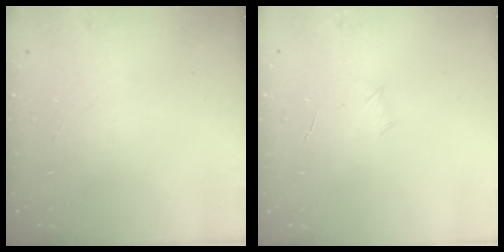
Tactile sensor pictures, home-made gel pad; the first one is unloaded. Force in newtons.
{"total": 3.0, "press": 2.9, "slide": 0.8}